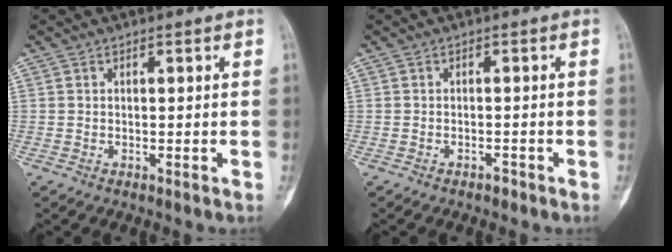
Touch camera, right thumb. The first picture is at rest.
{"total": 1.0, "force": [-0.8, 0.5, 0.4], "torque": [-0.004, 0.006, -0.013]}